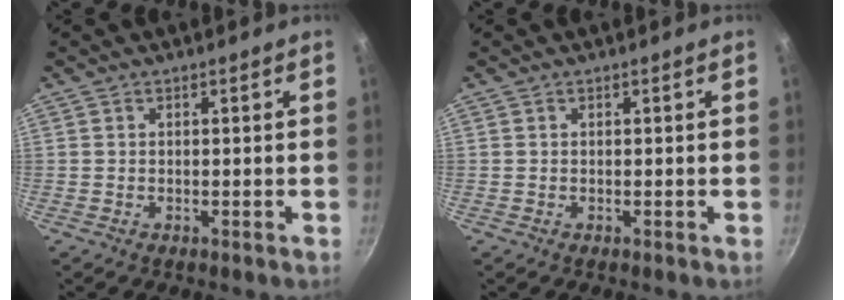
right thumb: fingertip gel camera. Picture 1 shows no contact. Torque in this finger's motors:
{"motor_torque": [0.00, 0.00, 0.01, -0.01, 0.00]}